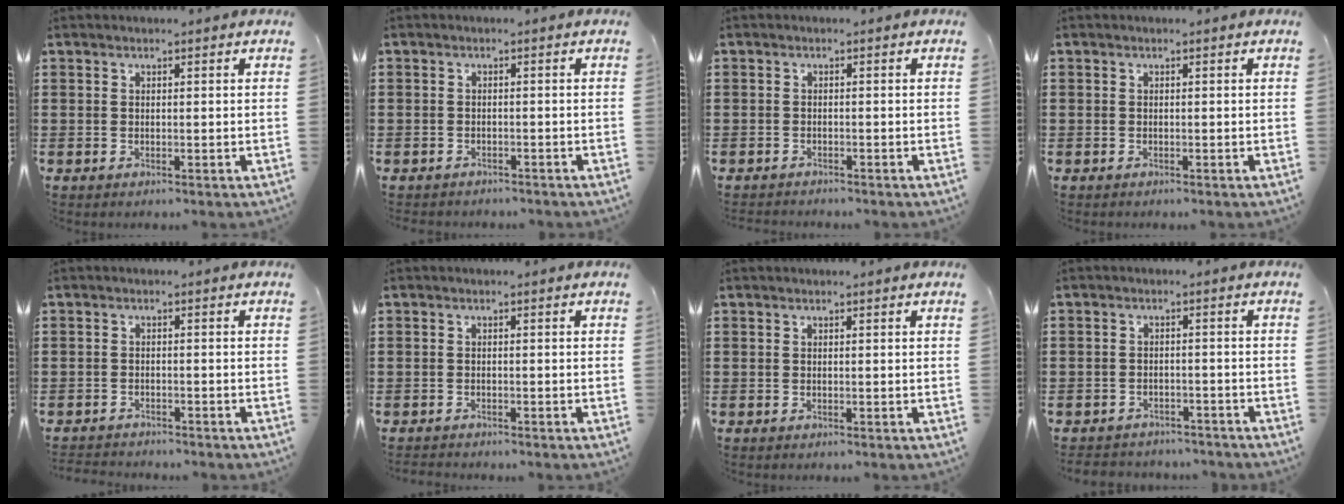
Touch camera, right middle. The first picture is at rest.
{"total": 1.5, "force": [-1.4, 0.5, -0.2], "torque": [0.000, 0.002, -0.033]}
{"total": 1.1, "force": [-1.0, 0.2, -0.1], "torque": [0.000, 0.002, -0.024]}
{"total": 0.5, "force": [-0.4, 0.3, 0.0], "torque": [0.000, 0.003, -0.009]}
{"total": 1.7, "force": [-1.7, 0.2, -0.2], "torque": [-0.002, 0.001, -0.039]}
{"total": 0.9, "force": [-0.9, 0.2, -0.1], "torque": [0.000, 0.002, -0.020]}
{"total": 0.0}
{"total": 2.6, "force": [-2.5, 0.6, -0.4], "torque": [-0.001, 0.000, -0.057]}